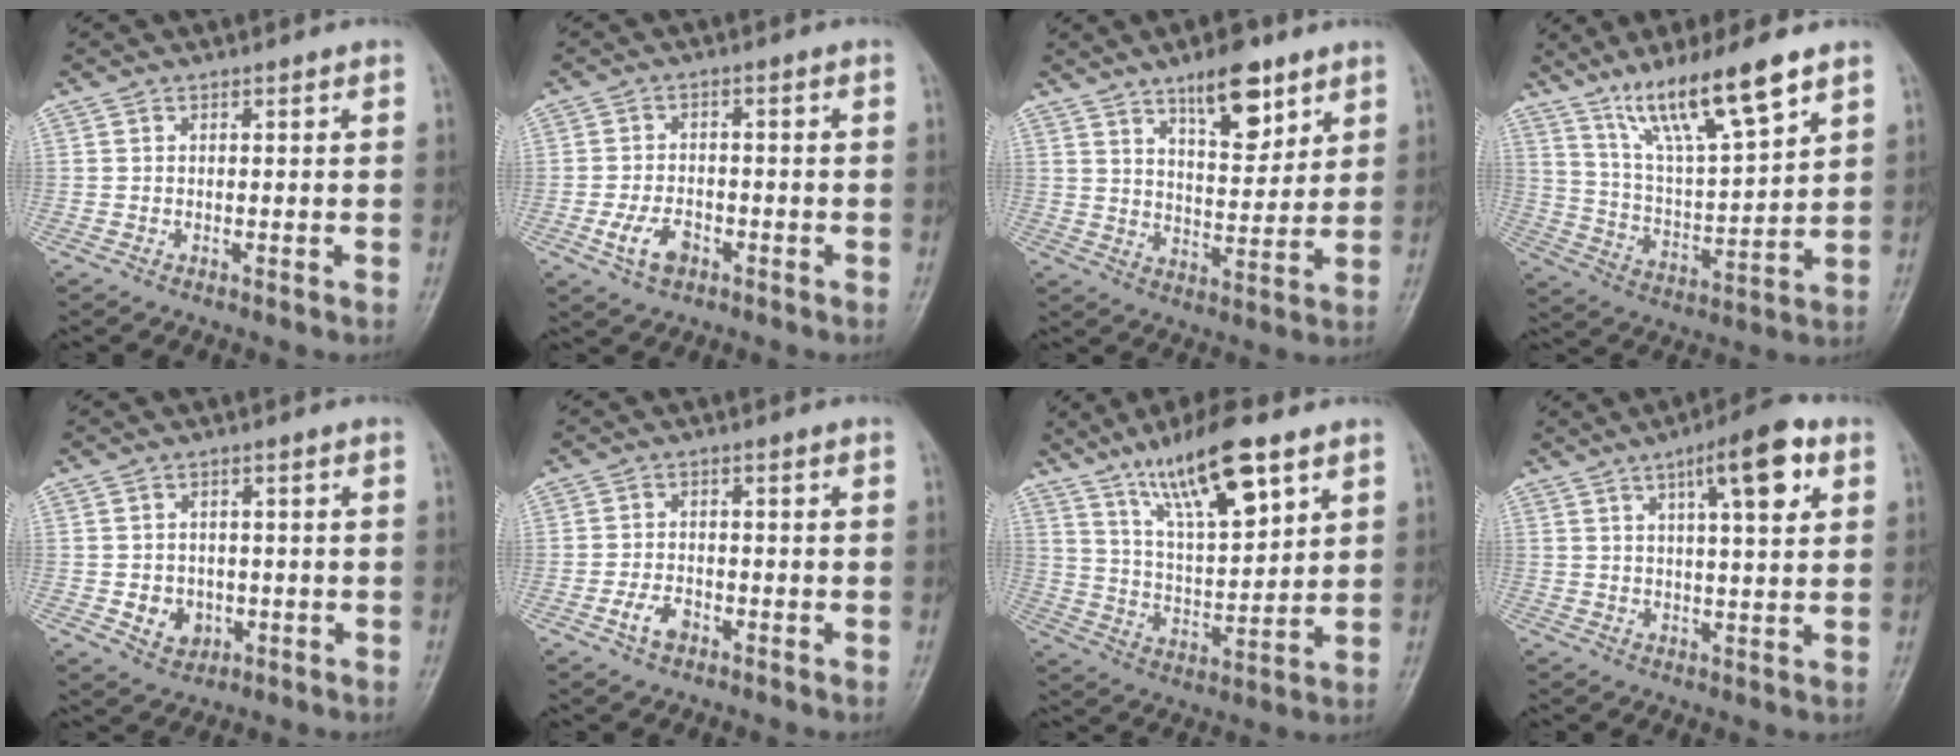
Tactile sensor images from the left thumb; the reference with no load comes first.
{"total": 5.3, "force": [-2.4, 3.3, 3.5], "torque": [-0.064, 0.013, -0.043]}
{"total": 11.1, "force": [7.0, 4.4, 7.4], "torque": [-0.091, -0.046, 0.116]}
{"total": 15.6, "force": [10.3, 2.5, 11.4], "torque": [-0.198, -0.050, 0.200]}
{"total": 5.0, "force": [-1.1, 4.2, 2.5], "torque": [-0.020, 0.006, -0.008]}
{"total": 3.6, "force": [-2.0, 2.1, 2.2], "torque": [-0.040, 0.015, -0.036]}
{"total": 15.7, "force": [9.6, 4.4, 11.6], "torque": [-0.181, -0.045, 0.179]}
{"total": 11.0, "force": [4.9, 3.0, 9.4], "torque": [-0.127, -0.007, 0.069]}